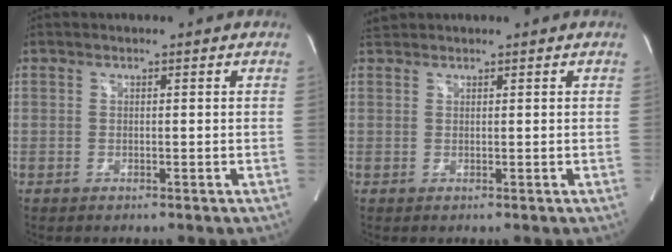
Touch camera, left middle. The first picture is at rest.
{"total": 1.3, "force": [1.3, 0.2, -0.2], "torque": [-0.009, 0.012, 0.029]}